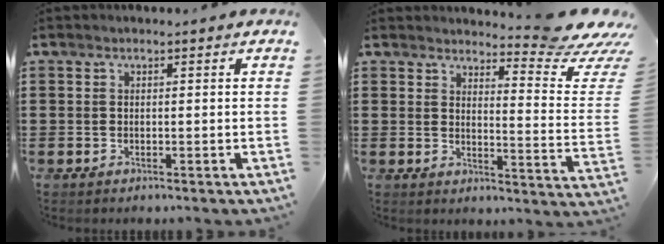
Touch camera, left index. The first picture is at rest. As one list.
[{"total": 7.2, "force": [6.3, 0.0, 3.6], "torque": [-0.054, -0.054, 0.103]}]